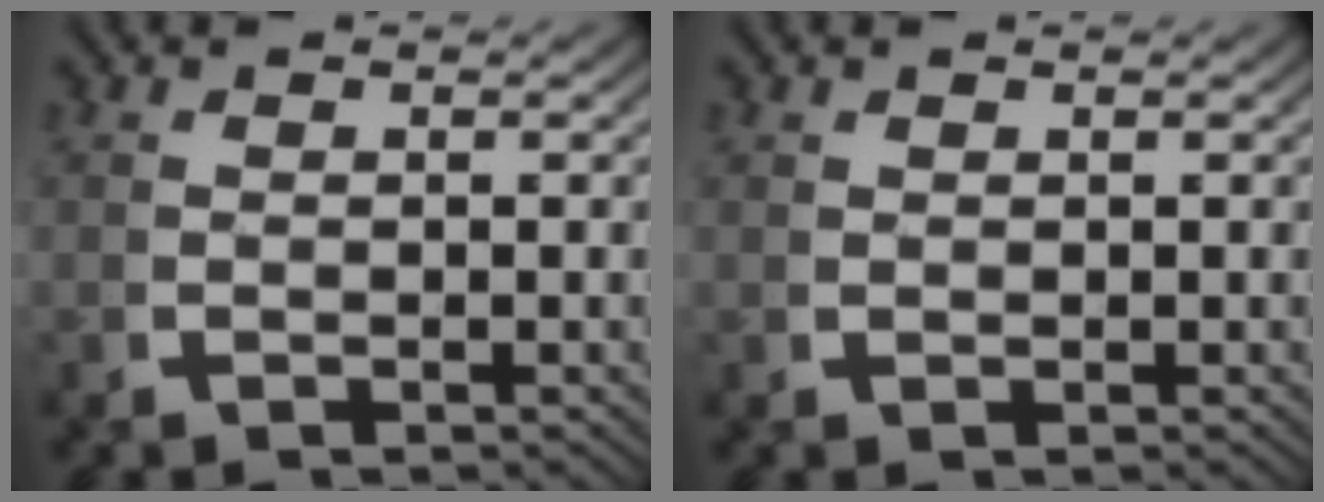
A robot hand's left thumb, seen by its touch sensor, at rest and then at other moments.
{"total": 0.7, "force": [0.7, -0.1, -0.1], "torque": [0.001, -0.001, 0.018]}